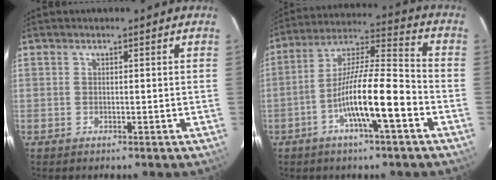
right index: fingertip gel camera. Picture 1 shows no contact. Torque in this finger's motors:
{"motor_torque": [1.61, -0.53, 1.05, 0.21]}